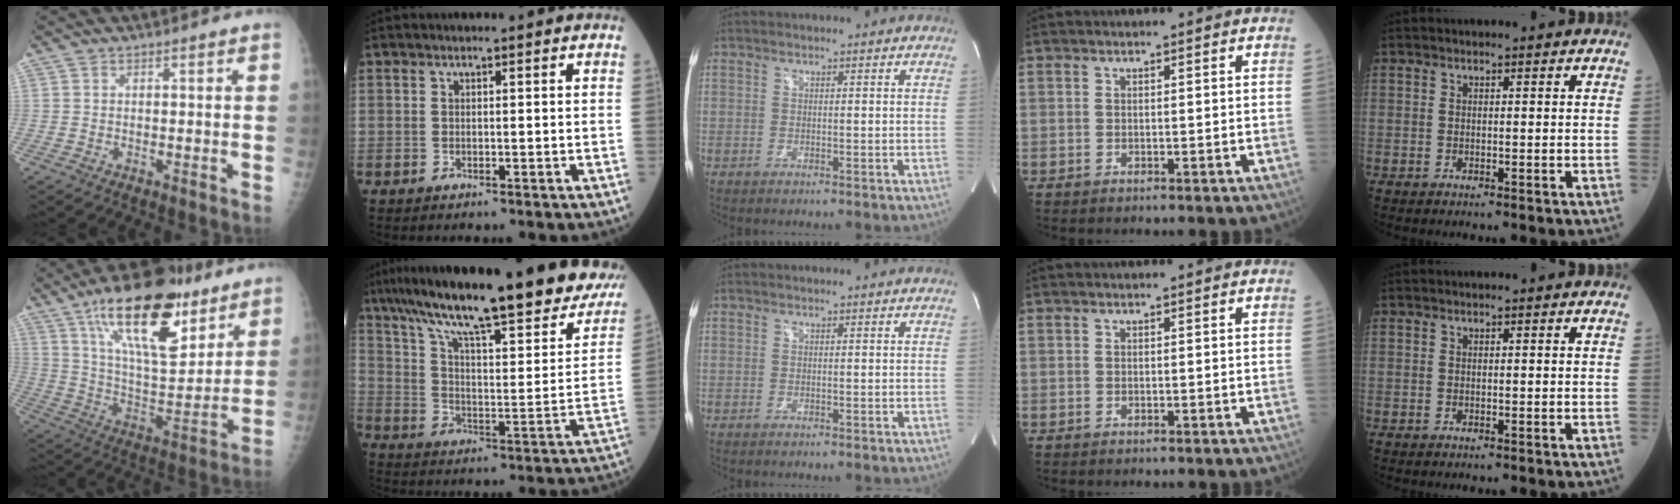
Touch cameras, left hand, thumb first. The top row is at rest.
{"thumb": {"total": 24.1, "force": [14.2, 9.6, 17.0], "torque": [-0.244, -0.056, 0.240]}, "index": {"total": 31.8, "force": [24.7, 5.8, 19.2], "torque": [-0.287, -0.028, 0.334]}}